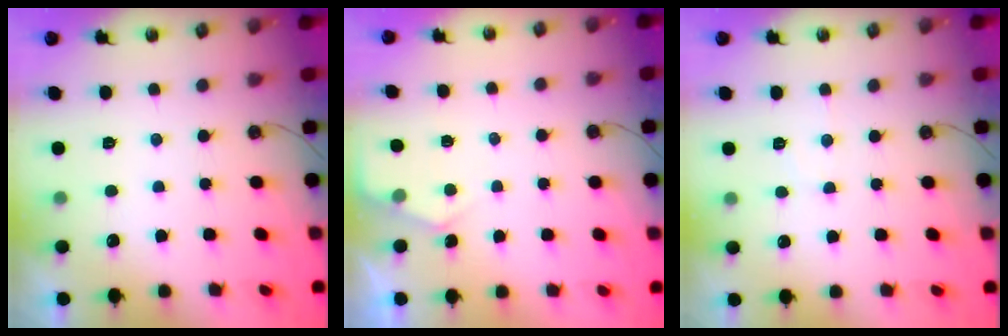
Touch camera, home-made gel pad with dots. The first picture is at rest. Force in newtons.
{"total": 3.6, "press": 3.6, "slide": 0.2}
{"total": 4.9, "press": 4.8, "slide": 0.9}